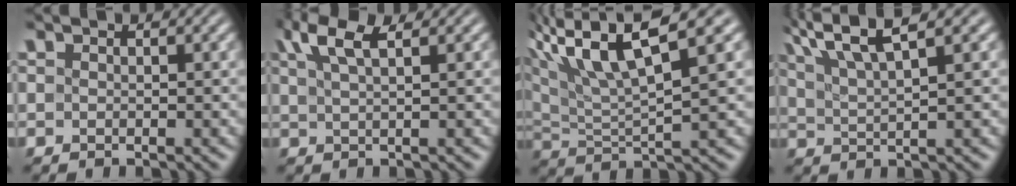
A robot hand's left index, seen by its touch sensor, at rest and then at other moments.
{"total": 3.9, "force": [2.3, 1.1, 3.0], "torque": [-0.053, 0.013, 0.039]}
{"total": 8.1, "force": [4.9, 1.5, 6.3], "torque": [-0.116, 0.016, 0.090]}
{"total": 5.6, "force": [3.5, 1.2, 4.2], "torque": [-0.074, 0.017, 0.065]}